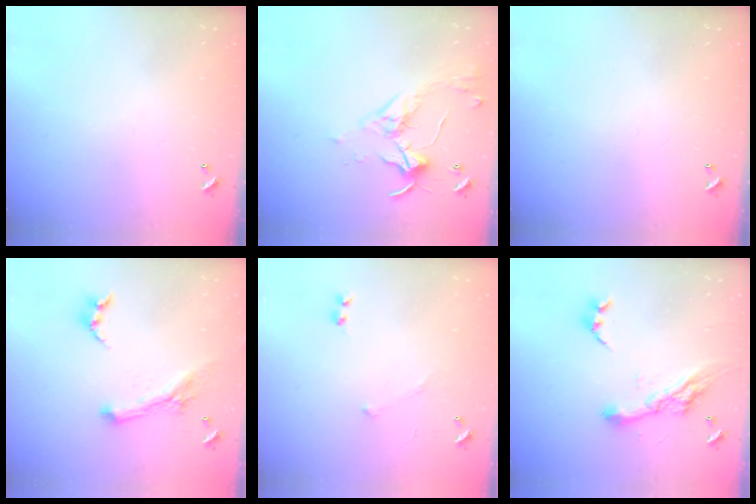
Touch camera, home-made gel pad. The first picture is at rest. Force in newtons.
{"total": 3.5, "press": 3.4, "slide": 0.7}
{"total": 0.0}
{"total": 2.2, "press": 2.1, "slide": 0.5}
{"total": 5.4, "press": 5.3, "slide": 0.7}
{"total": 11.7, "press": 11.7, "slide": 0.7}